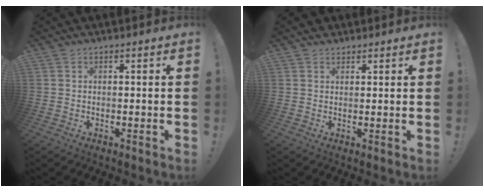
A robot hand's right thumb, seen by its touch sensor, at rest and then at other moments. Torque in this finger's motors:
{"motor_torque": [0.85, 1.64, 1.25, 1.52, 0.02]}